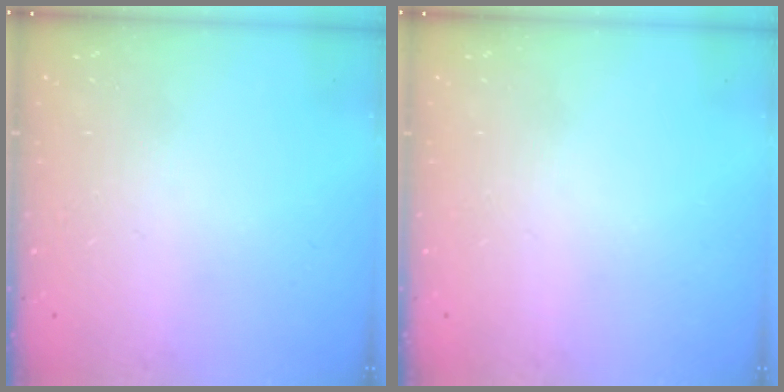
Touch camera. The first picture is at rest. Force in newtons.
{"total": 0.0}